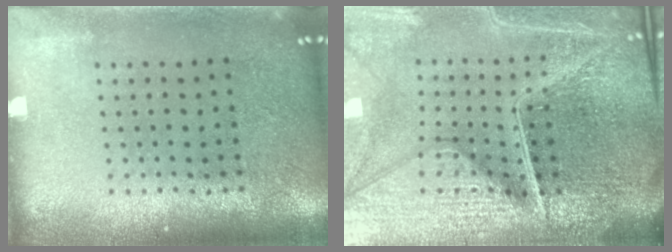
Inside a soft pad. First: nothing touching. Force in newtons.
{"total": 7.1, "press": 6.2, "slide": 3.4}